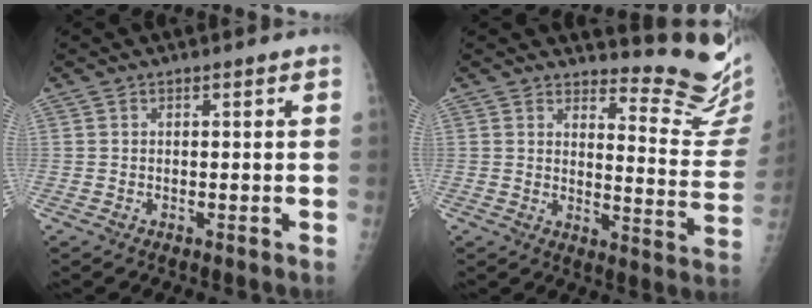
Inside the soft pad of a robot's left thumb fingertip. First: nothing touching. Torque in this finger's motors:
{"motor_torque": [0.58, -0.52, -0.20, -0.34, 0.02]}